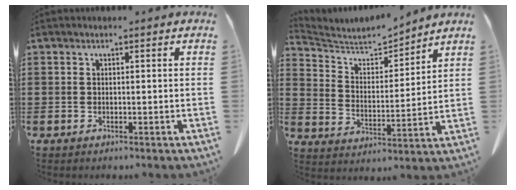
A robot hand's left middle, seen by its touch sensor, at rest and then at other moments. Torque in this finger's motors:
{"motor_torque": [-1.19, 0.95, -0.73, -0.12]}